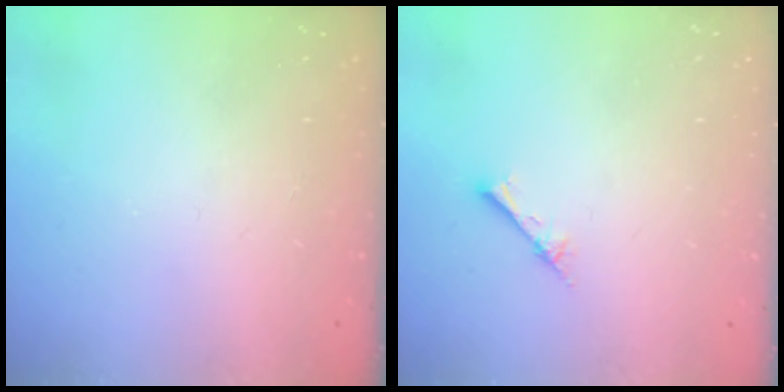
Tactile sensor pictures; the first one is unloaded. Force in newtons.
{"total": 2.7, "press": 2.6, "slide": 0.3}